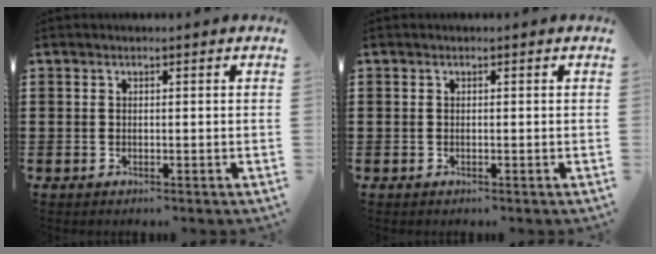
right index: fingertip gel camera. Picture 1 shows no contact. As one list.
[{"total": 0.0}]